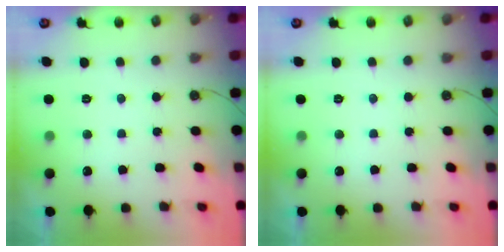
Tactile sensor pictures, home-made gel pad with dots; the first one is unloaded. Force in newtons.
{"total": 0.0}